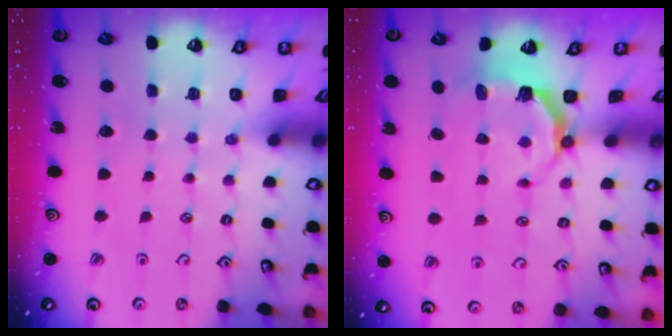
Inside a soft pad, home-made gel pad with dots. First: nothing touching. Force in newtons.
{"total": 5.1, "press": 3.6, "slide": 3.6}